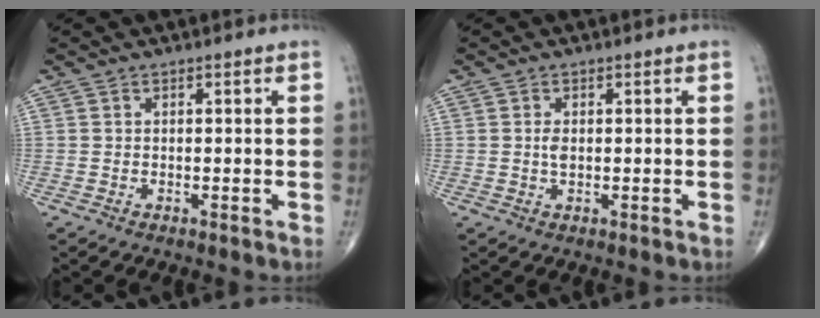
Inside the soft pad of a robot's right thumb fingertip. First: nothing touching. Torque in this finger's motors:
{"motor_torque": [-0.12, 0.70, 0.06, -0.20, 0.03]}